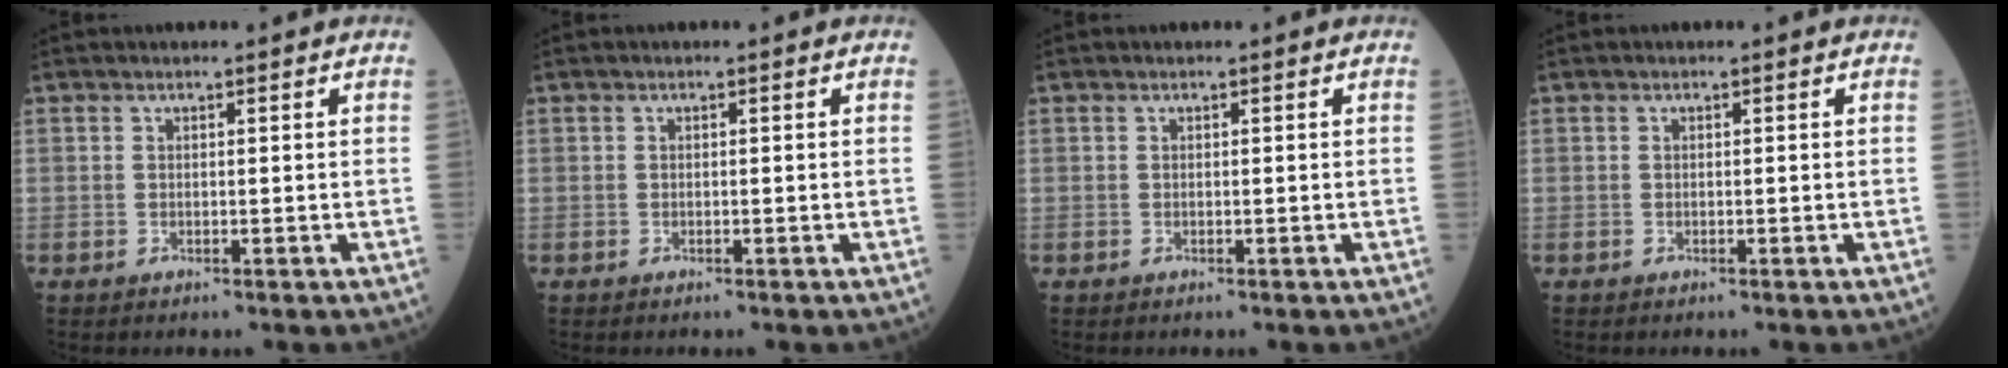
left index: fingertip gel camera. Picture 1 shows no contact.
{"total": 0.0}
{"total": 0.0}
{"total": 0.0}